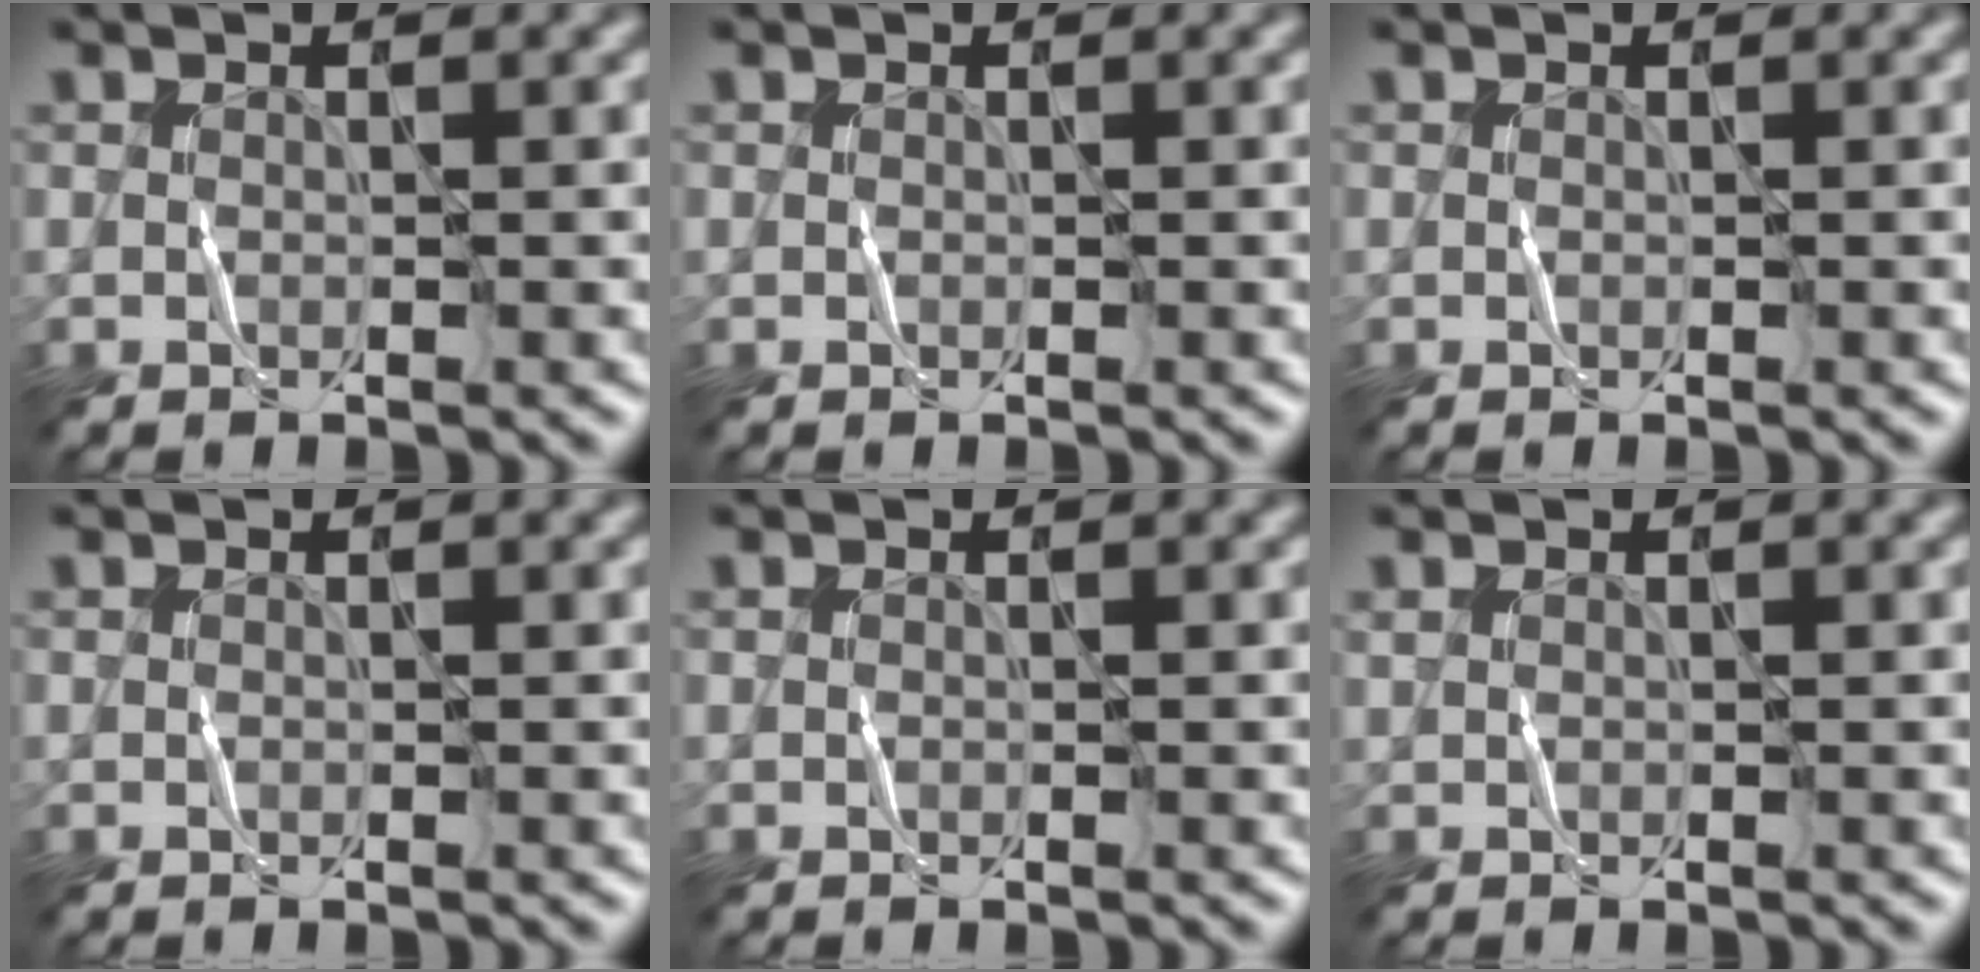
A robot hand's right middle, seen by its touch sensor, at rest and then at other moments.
{"total": 0.0}
{"total": 0.0}
{"total": 0.0}
{"total": 0.0}
{"total": 0.0}